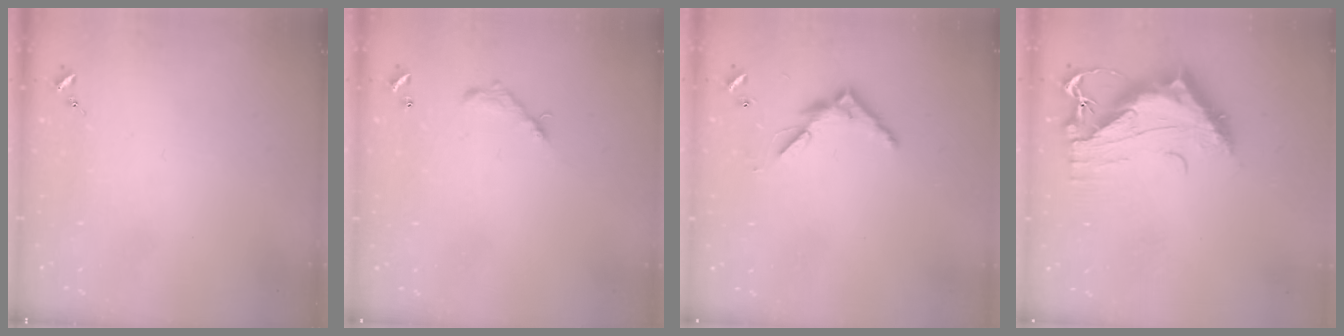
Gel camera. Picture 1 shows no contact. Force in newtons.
{"total": 5.8, "press": 5.8, "slide": 0.3}
{"total": 7.4, "press": 7.4, "slide": 0.4}
{"total": 13.7, "press": 13.6, "slide": 1.3}